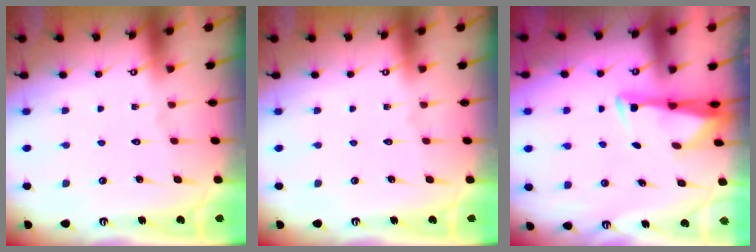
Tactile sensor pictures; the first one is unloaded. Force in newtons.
{"total": 0.0}
{"total": 3.1, "press": 3.0, "slide": 0.9}